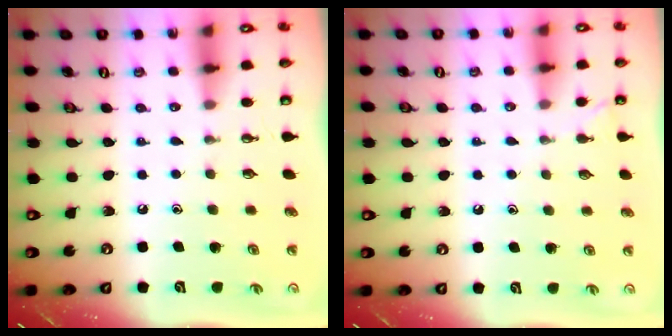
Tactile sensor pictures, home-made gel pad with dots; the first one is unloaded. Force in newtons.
{"total": 3.0, "press": 3.0, "slide": 0.3}